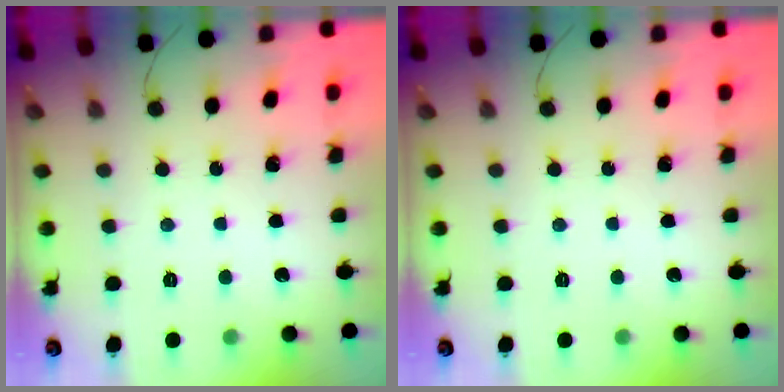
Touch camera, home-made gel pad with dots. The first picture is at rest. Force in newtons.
{"total": 0.0}